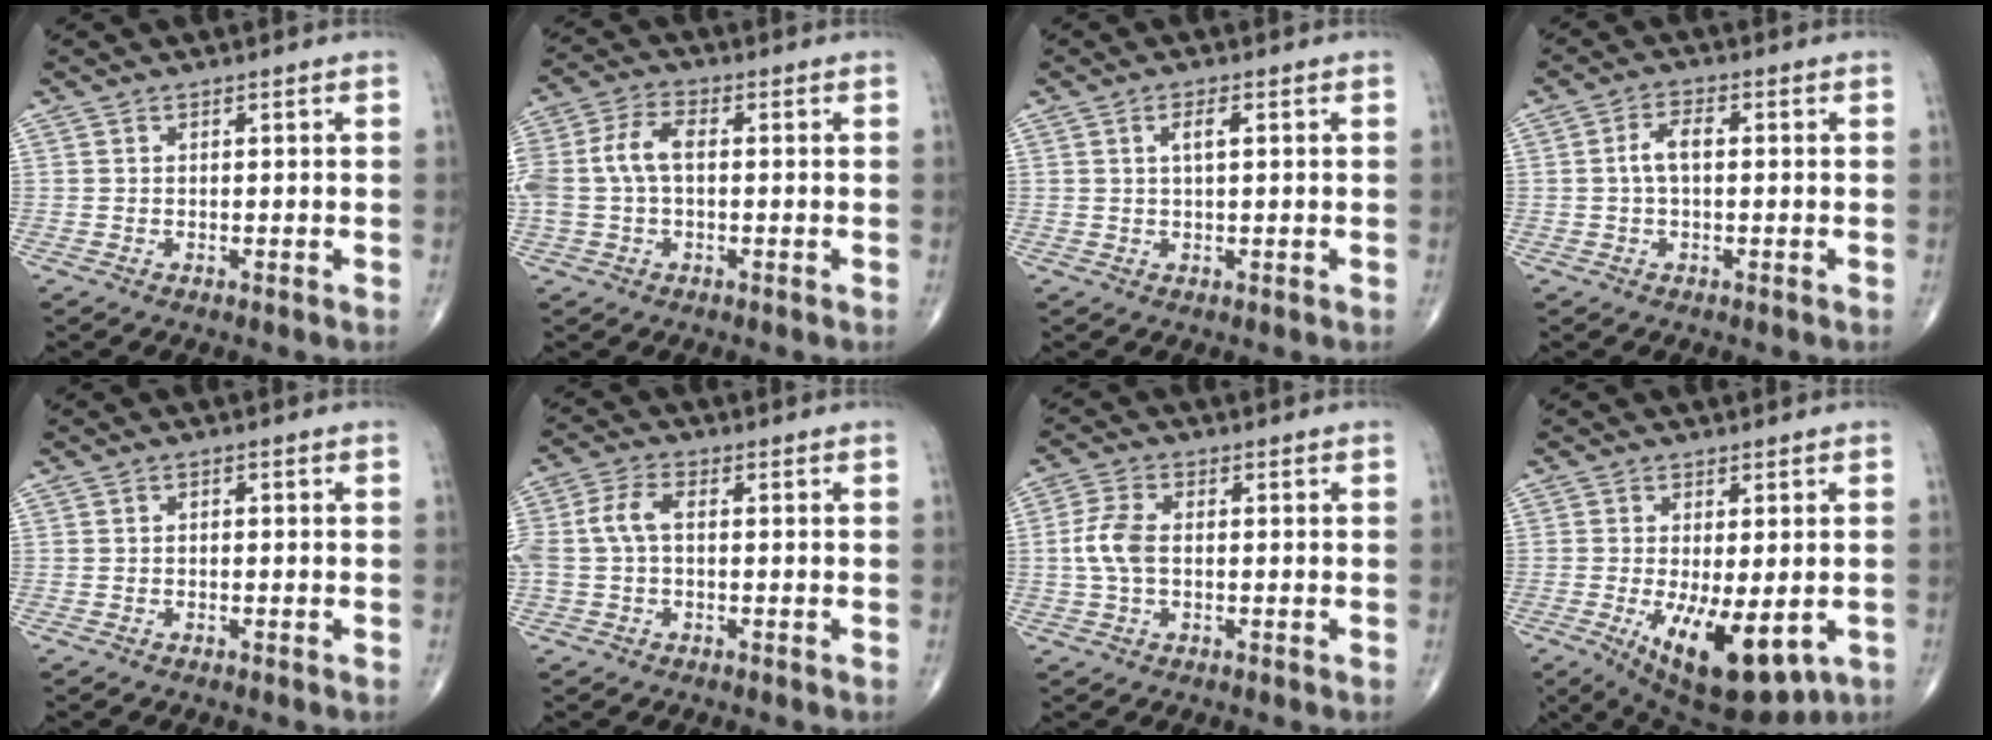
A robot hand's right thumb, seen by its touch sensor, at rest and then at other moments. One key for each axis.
{"total": 9.1, "fx": 0.3, "fy": 5.3, "fz": 7.5, "tx": -0.179, "ty": 0.027, "tz": 0.005}
{"total": 2.6, "fx": 0.7, "fy": 0.8, "fz": 2.4, "tx": -0.047, "ty": 0.003, "tz": 0.013}
{"total": 4.0, "fx": 0.1, "fy": 1.9, "fz": 3.5, "tx": -0.069, "ty": 0.014, "tz": -0.001}
{"total": 0.6, "fx": -0.1, "fy": 0.4, "fz": 0.4, "tx": -0.004, "ty": 0.002, "tz": -0.007}
{"total": 6.6, "fx": 0.1, "fy": 3.9, "fz": 5.3, "tx": -0.131, "ty": 0.025, "tz": 0.002}
{"total": 5.6, "fx": -0.1, "fy": 3.2, "fz": 4.6, "tx": -0.110, "ty": 0.012, "tz": -0.007}
{"total": 14.0, "fx": -4.2, "fy": 5.7, "fz": 12.1, "tx": -0.185, "ty": -0.022, "tz": -0.045}